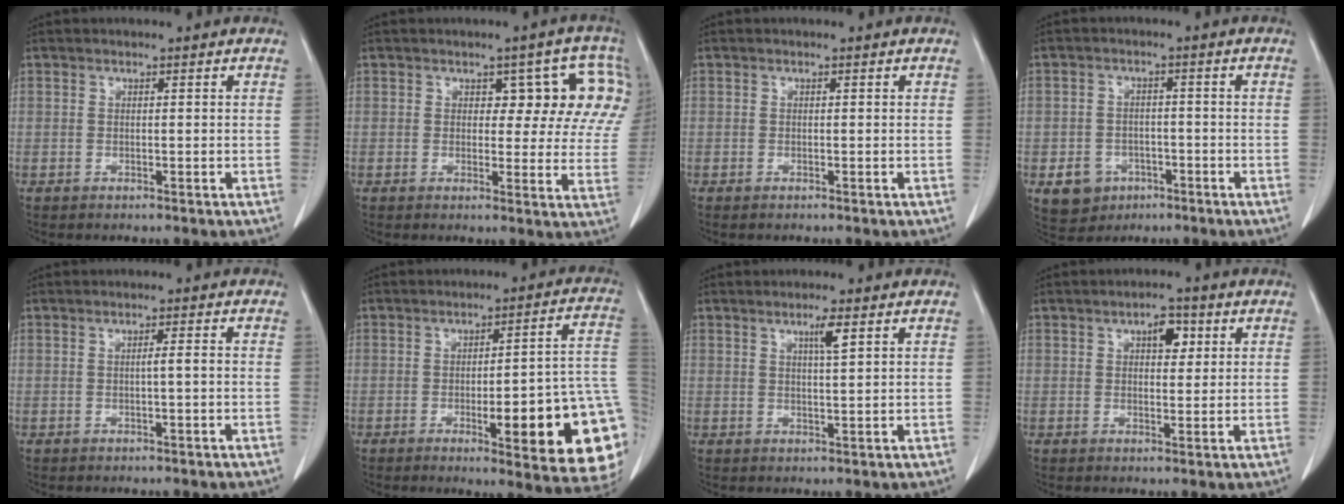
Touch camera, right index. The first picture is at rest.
{"total": 8.6, "force": [3.2, 4.6, 6.6], "torque": [-0.059, 0.019, 0.027]}
{"total": 0.0}
{"total": 5.6, "force": [-2.6, 4.7, 1.5], "torque": [-0.022, 0.006, -0.030]}
{"total": 1.3, "force": [-0.2, -0.1, 1.3], "torque": [-0.023, 0.002, -0.002]}
{"total": 19.7, "force": [-5.3, 3.2, 18.6], "torque": [-0.143, 0.016, -0.051]}
{"total": 2.8, "force": [1.3, -0.2, 2.4], "torque": [-0.045, -0.003, 0.023]}
{"total": 3.8, "force": [1.5, 1.9, 2.9], "torque": [-0.044, 0.008, 0.021]}